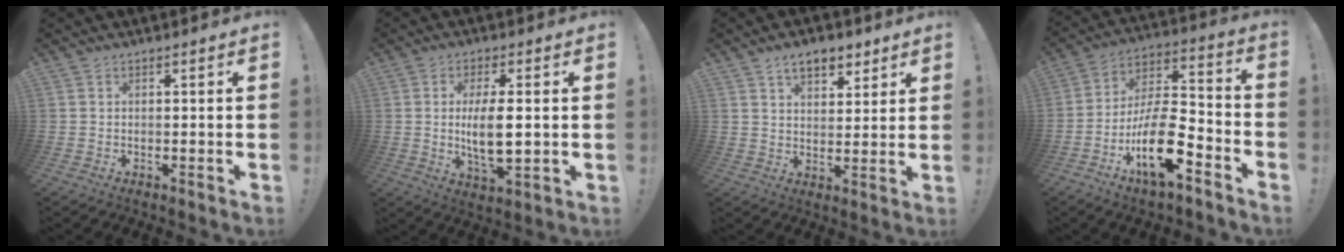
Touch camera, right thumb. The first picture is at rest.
{"total": 9.8, "force": [0.3, 3.7, 9.0], "torque": [-0.159, -0.016, -0.001]}
{"total": 8.4, "force": [5.3, 4.9, 4.3], "torque": [-0.057, -0.018, 0.096]}
{"total": 19.0, "force": [-8.7, 7.5, 15.2], "torque": [-0.279, 0.051, -0.136]}